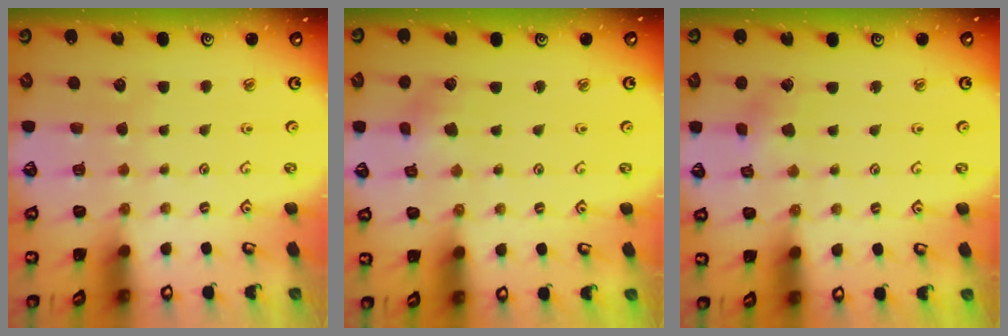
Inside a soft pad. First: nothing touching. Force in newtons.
{"total": 2.4, "press": 2.3, "slide": 0.6}
{"total": 3.2, "press": 3.2, "slide": 0.2}